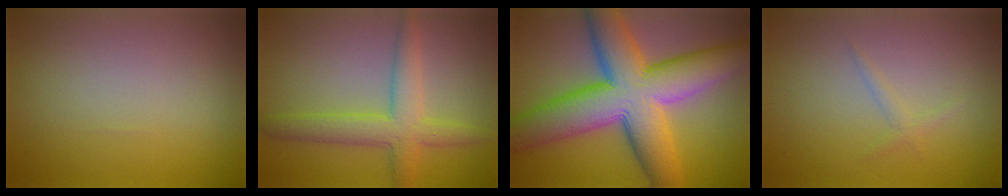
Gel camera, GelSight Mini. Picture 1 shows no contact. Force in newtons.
{"total": 4.5, "press": 4.5, "slide": 0.1}
{"total": 13.6, "press": 13.6, "slide": 0.1}
{"total": 0.8, "press": 0.8, "slide": 0.0}